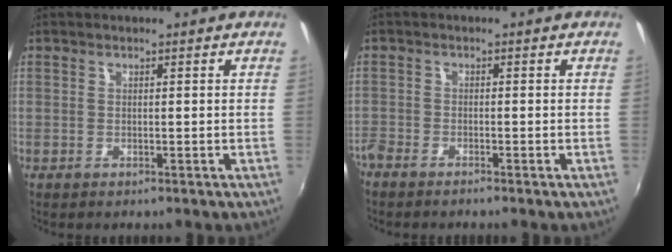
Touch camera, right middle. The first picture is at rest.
{"total": 3.1, "force": [-2.8, 0.7, 1.1], "torque": [-0.037, -0.012, -0.059]}